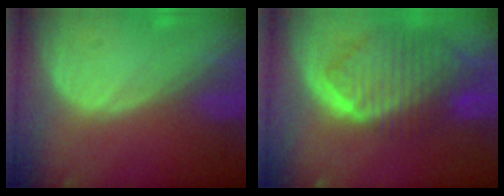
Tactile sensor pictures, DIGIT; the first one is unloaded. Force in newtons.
{"total": 10.0, "press": 8.6, "slide": 5.1}